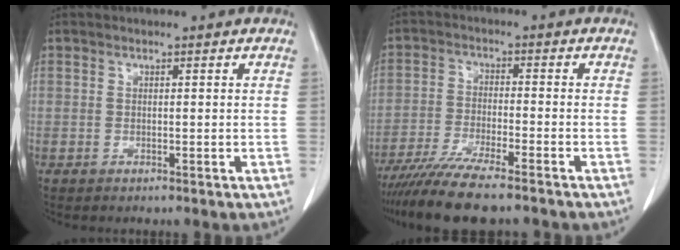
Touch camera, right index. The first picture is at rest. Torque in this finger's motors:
{"motor_torque": [0.57, -0.61, 0.50, 0.20]}